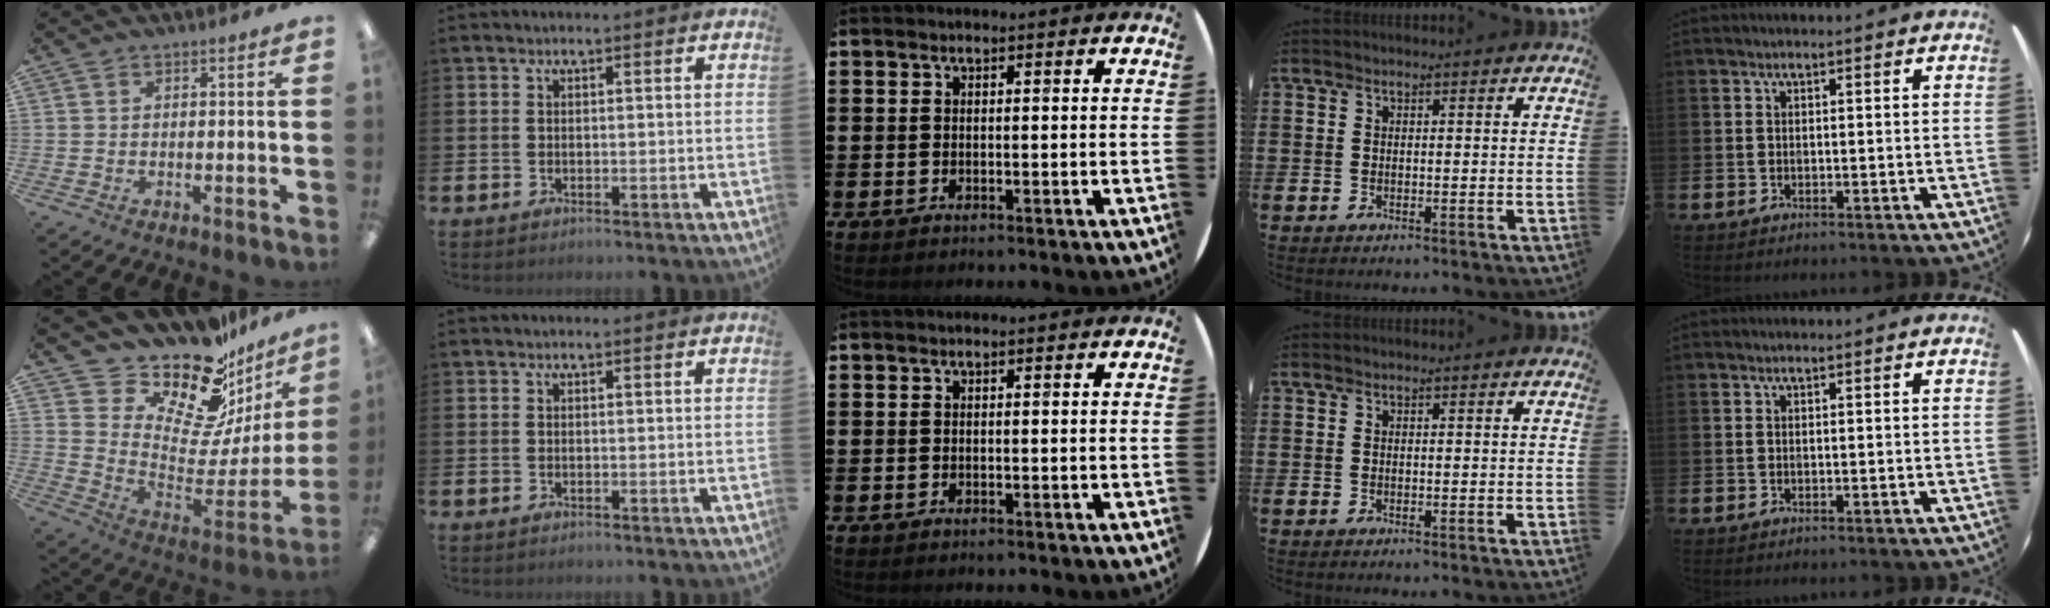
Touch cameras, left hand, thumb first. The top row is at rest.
{"thumb": {"total": 19.2, "force": [16.6, 6.0, 7.5], "torque": [-0.112, -0.166, 0.279]}}